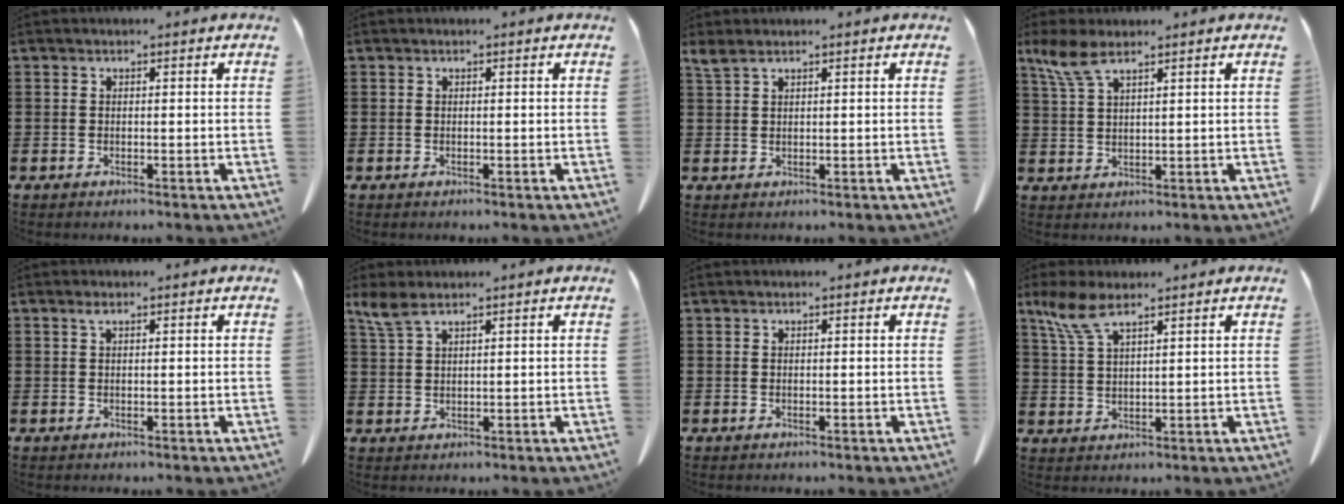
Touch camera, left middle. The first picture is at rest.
{"total": 0.0}
{"total": 1.9, "force": [1.4, 0.4, 1.3], "torque": [-0.030, 0.001, 0.026]}
{"total": 5.4, "force": [3.5, 1.4, 3.9], "torque": [-0.100, -0.004, 0.058]}
{"total": 1.0, "force": [0.4, 0.2, 0.8], "torque": [-0.018, 0.003, 0.007]}
{"total": 3.5, "force": [2.3, 0.9, 2.5], "torque": [-0.064, -0.002, 0.041]}
{"total": 0.0}
{"total": 6.1, "force": [3.9, 1.6, 4.4], "torque": [-0.103, -0.003, 0.068]}